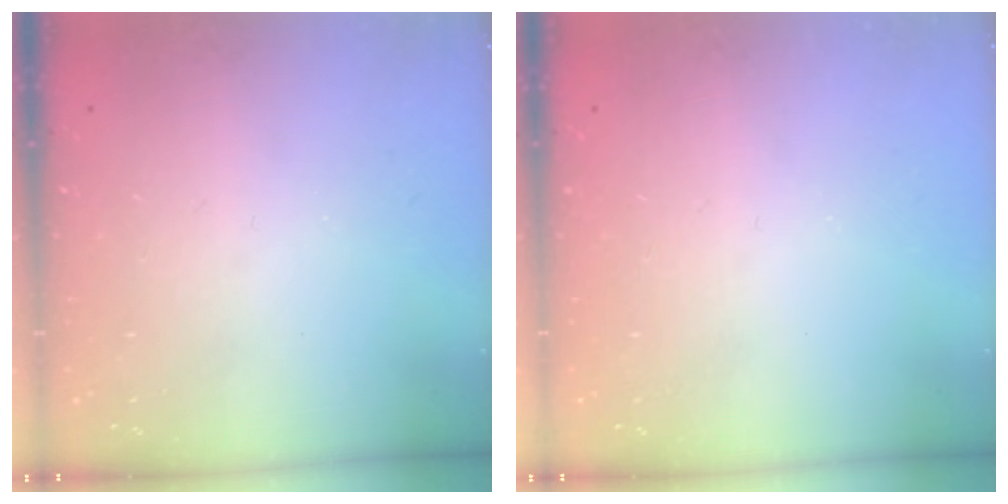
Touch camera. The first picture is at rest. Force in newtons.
{"total": 0.0}